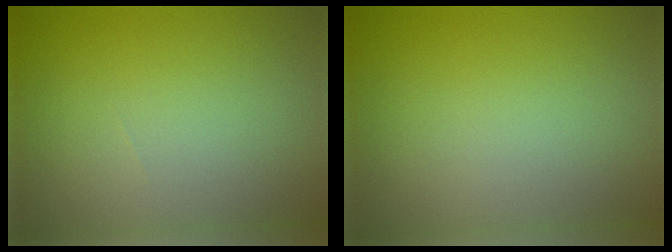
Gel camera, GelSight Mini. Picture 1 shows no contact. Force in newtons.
{"total": 0.0}